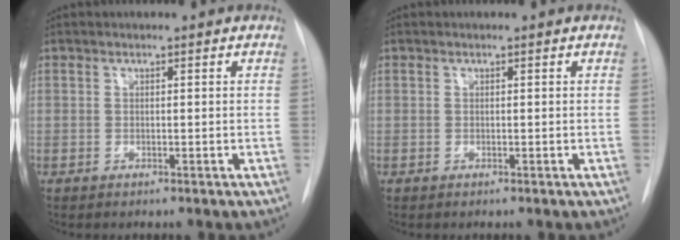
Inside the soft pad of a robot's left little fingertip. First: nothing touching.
{"total": 0.0}